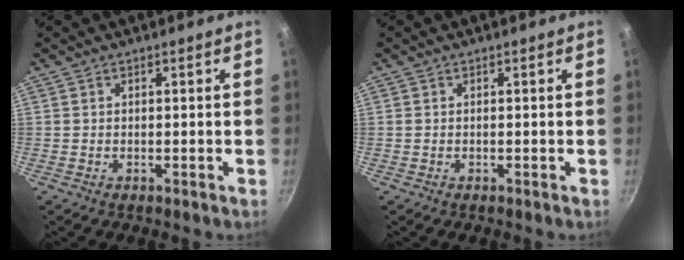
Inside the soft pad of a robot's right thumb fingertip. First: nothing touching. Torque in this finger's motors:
{"motor_torque": [0.05, -0.19, 0.31, 0.01, 0.00]}